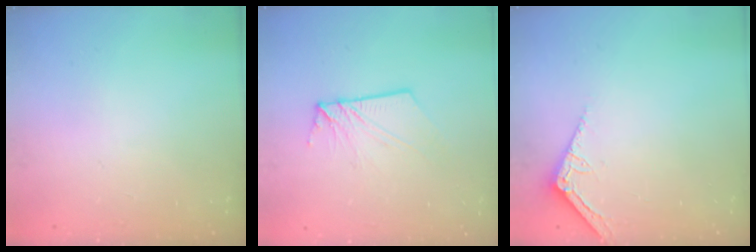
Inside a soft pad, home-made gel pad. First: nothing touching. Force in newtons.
{"total": 5.5, "press": 5.5, "slide": 0.1}
{"total": 3.2, "press": 3.2, "slide": 0.3}